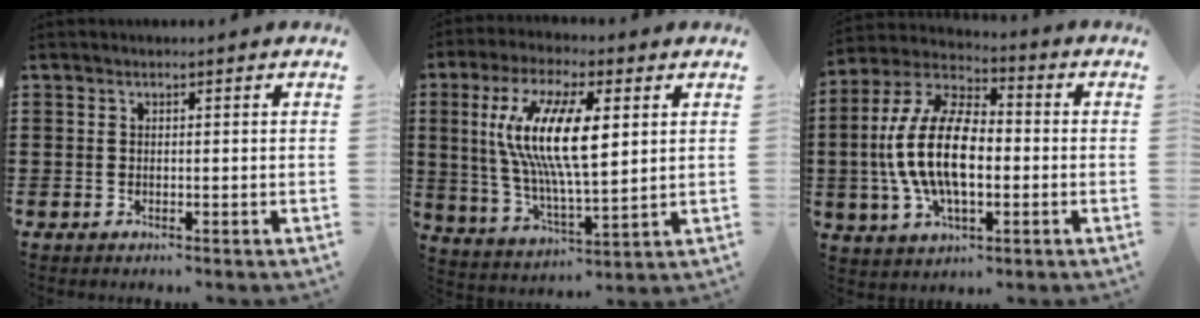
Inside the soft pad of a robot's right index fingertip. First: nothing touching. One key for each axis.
{"total": 12.9, "fx": 3.1, "fy": 4.0, "fz": 11.9, "tx": -0.246, "ty": 0.002, "tz": 0.052}
{"total": 14.1, "fx": -1.4, "fy": 7.0, "fz": 12.2, "tx": -0.281, "ty": -0.003, "tz": -0.032}